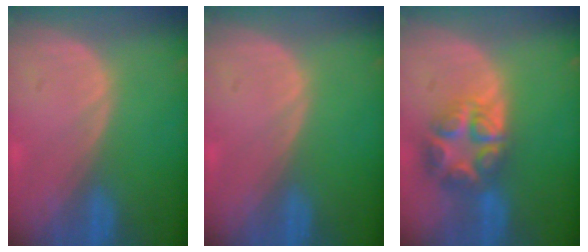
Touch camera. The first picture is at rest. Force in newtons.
{"total": 0.0}
{"total": 8.1, "press": 7.0, "slide": 4.0}